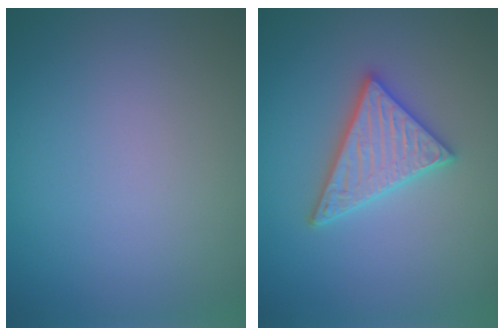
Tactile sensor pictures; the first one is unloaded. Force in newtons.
{"total": 3.6, "press": 3.5, "slide": 0.6}